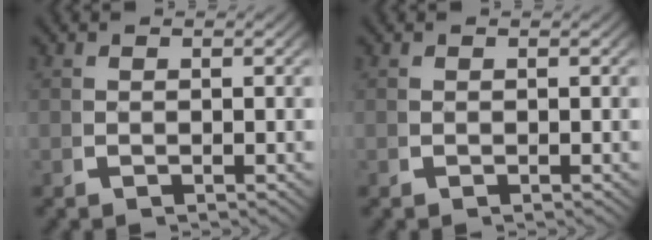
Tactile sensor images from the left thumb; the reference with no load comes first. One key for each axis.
{"total": 0.0}